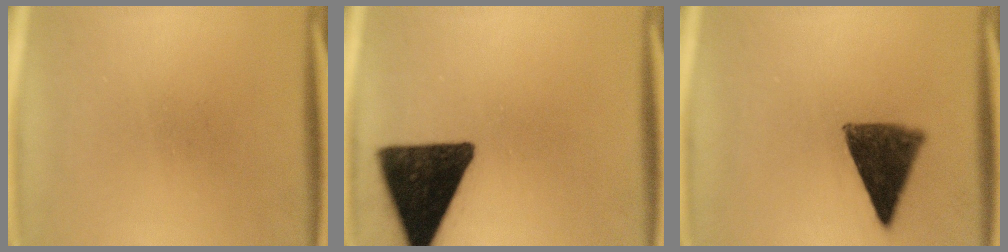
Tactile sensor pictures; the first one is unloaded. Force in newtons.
{"total": 16.7}
{"total": 10.4}